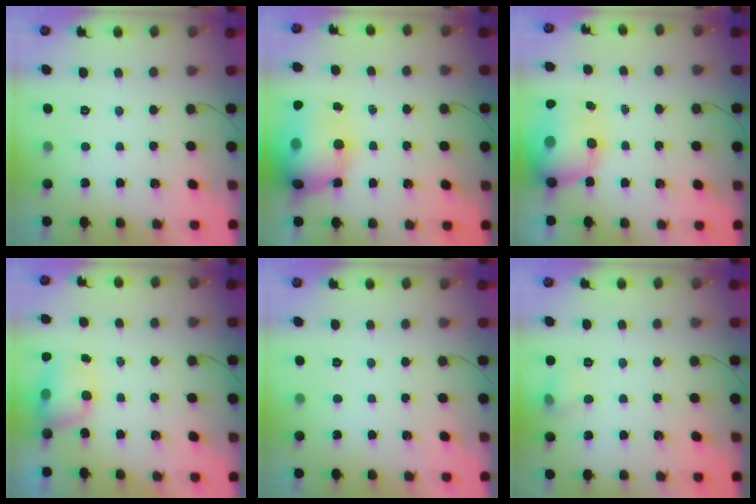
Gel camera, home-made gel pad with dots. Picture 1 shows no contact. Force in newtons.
{"total": 19.6, "press": 17.7, "slide": 8.5}
{"total": 14.2, "press": 13.6, "slide": 4.0}
{"total": 6.6, "press": 6.6, "slide": 0.6}
{"total": 0.0}
{"total": 5.9, "press": 5.6, "slide": 1.9}